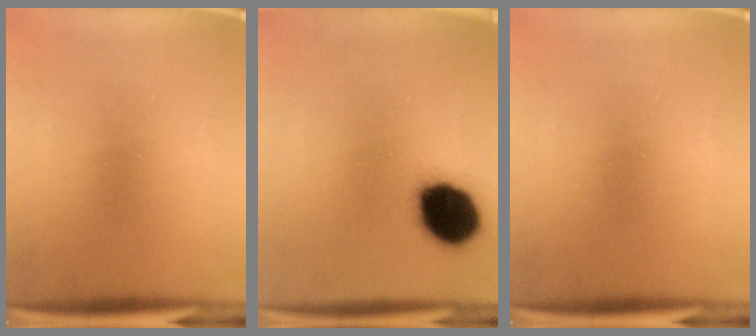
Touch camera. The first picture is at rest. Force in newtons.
{"total": 16.0}
{"total": 0.0}